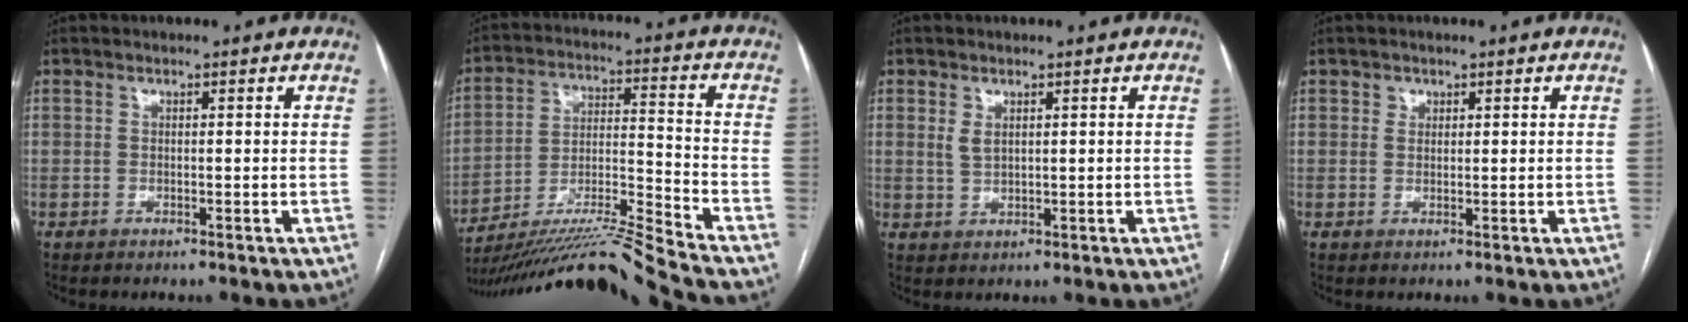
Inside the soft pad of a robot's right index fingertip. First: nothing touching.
{"total": 18.1, "force": [-16.5, -3.7, 6.5], "torque": [-0.120, -0.009, -0.282]}
{"total": 1.9, "force": [0.9, 1.1, 1.4], "torque": [-0.028, 0.001, 0.023]}
{"total": 1.2, "force": [0.6, 1.0, 0.1], "torque": [0.010, -0.002, 0.006]}